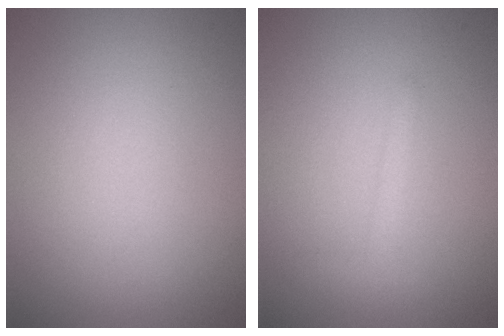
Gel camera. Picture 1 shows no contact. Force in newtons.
{"total": 1.2, "press": 1.2, "slide": 0.0}